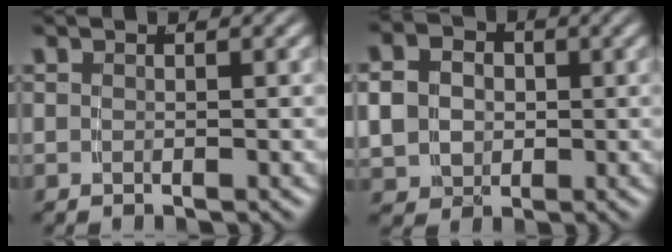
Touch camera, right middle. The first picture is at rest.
{"total": 6.3, "force": [0.0, 5.4, 3.2], "torque": [-0.073, -0.021, 0.005]}